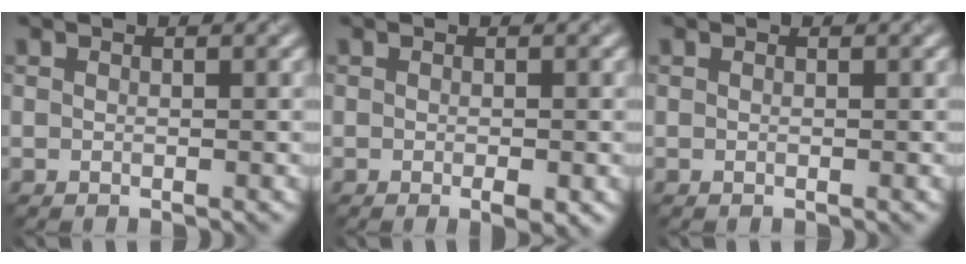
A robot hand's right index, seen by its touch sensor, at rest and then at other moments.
{"total": 1.4, "force": [-0.5, 0.3, 1.3], "torque": [-0.018, -0.005, -0.006]}
{"total": 0.0}